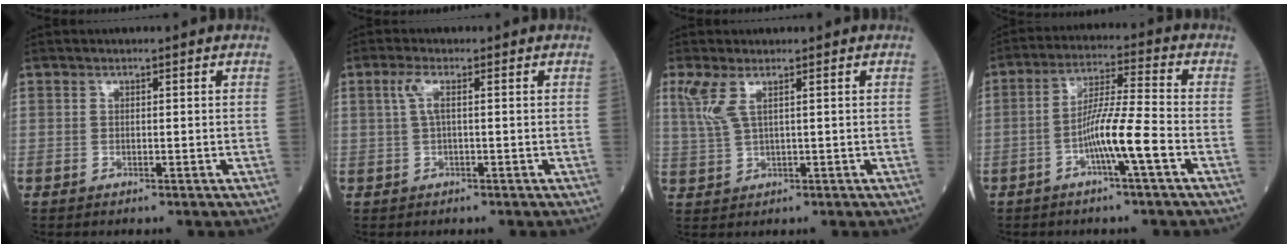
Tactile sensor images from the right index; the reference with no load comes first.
{"total": 2.5, "force": [0.6, 0.4, 2.4], "torque": [-0.059, 0.012, 0.014]}
{"total": 3.8, "force": [1.8, 0.7, 3.3], "torque": [-0.091, 0.008, 0.048]}
{"total": 8.4, "force": [-3.3, -0.6, 7.7], "torque": [-0.146, 0.006, -0.062]}